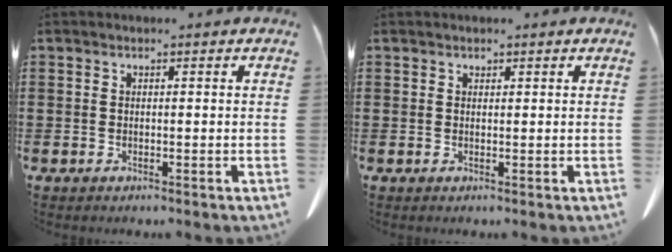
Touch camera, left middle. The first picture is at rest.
{"total": 0.6, "force": [0.6, 0.2, 0.1], "torque": [-0.004, -0.001, 0.012]}